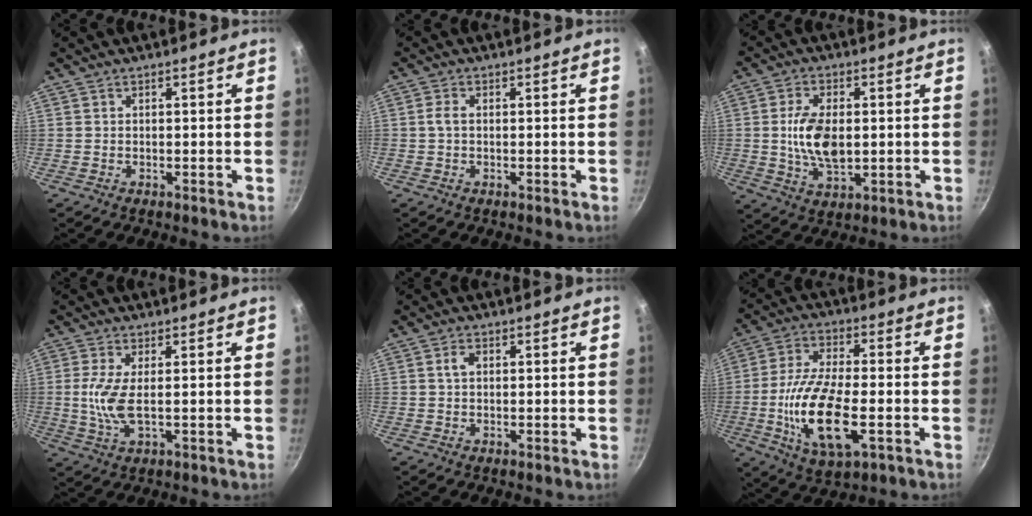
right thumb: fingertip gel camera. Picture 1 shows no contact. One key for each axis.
{"total": 1.9, "fx": 0.0, "fy": 1.0, "fz": 1.6, "tx": -0.034, "ty": 0.001, "tz": -0.003}
{"total": 10.3, "fx": 0.2, "fy": 5.6, "fz": 8.6, "tx": -0.160, "ty": -0.005, "tz": 0.010}
{"total": 6.4, "fx": 0.0, "fy": 2.3, "fz": 5.9, "tx": -0.149, "ty": -0.009, "tz": 0.001}
{"total": 2.1, "fx": 0.4, "fy": 1.3, "fz": 1.5, "tx": -0.029, "ty": 0.006, "tz": 0.007}
{"total": 16.6, "fx": -3.9, "fy": 6.7, "fz": 14.7, "tx": -0.290, "ty": 0.008, "tz": -0.065}